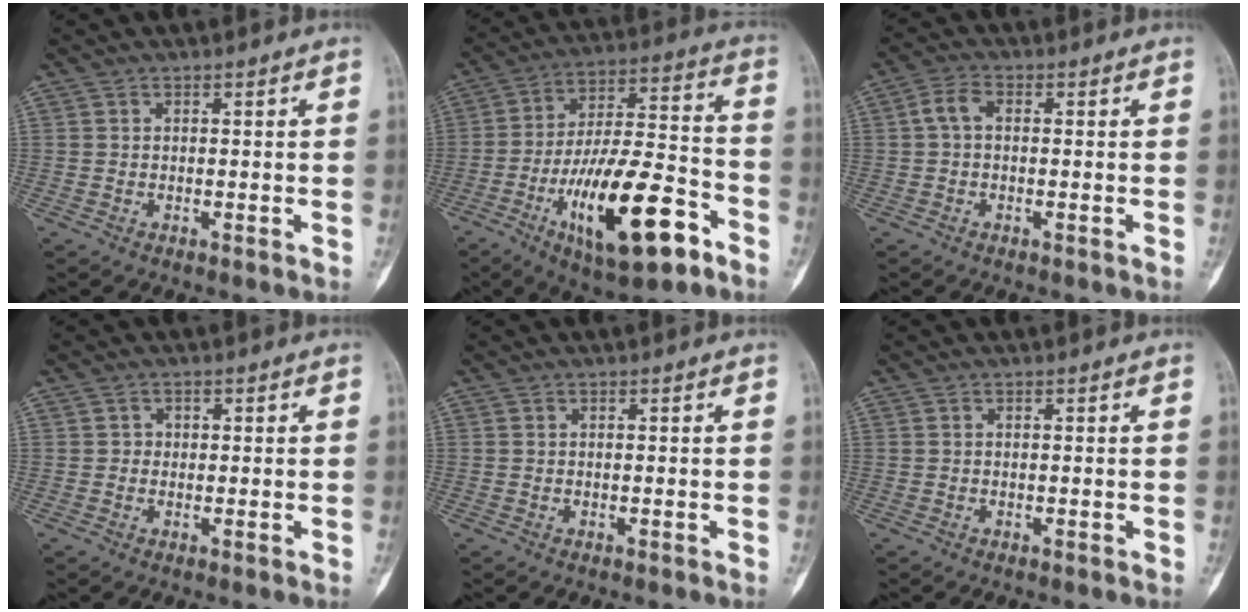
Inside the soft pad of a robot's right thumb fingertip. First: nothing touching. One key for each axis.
{"total": 22.2, "fx": -10.1, "fy": 7.6, "fz": 18.3, "tx": -0.324, "ty": 0.052, "tz": -0.160}
{"total": 3.6, "fx": 0.2, "fy": 2.2, "fz": 2.8, "tx": -0.054, "ty": 0.012, "tz": -0.001}
{"total": 1.3, "fx": 0.1, "fy": 1.2, "fz": 0.3, "tx": 0.003, "ty": 0.004, "tz": 0.000}
{"total": 0.0}
{"total": 0.0}